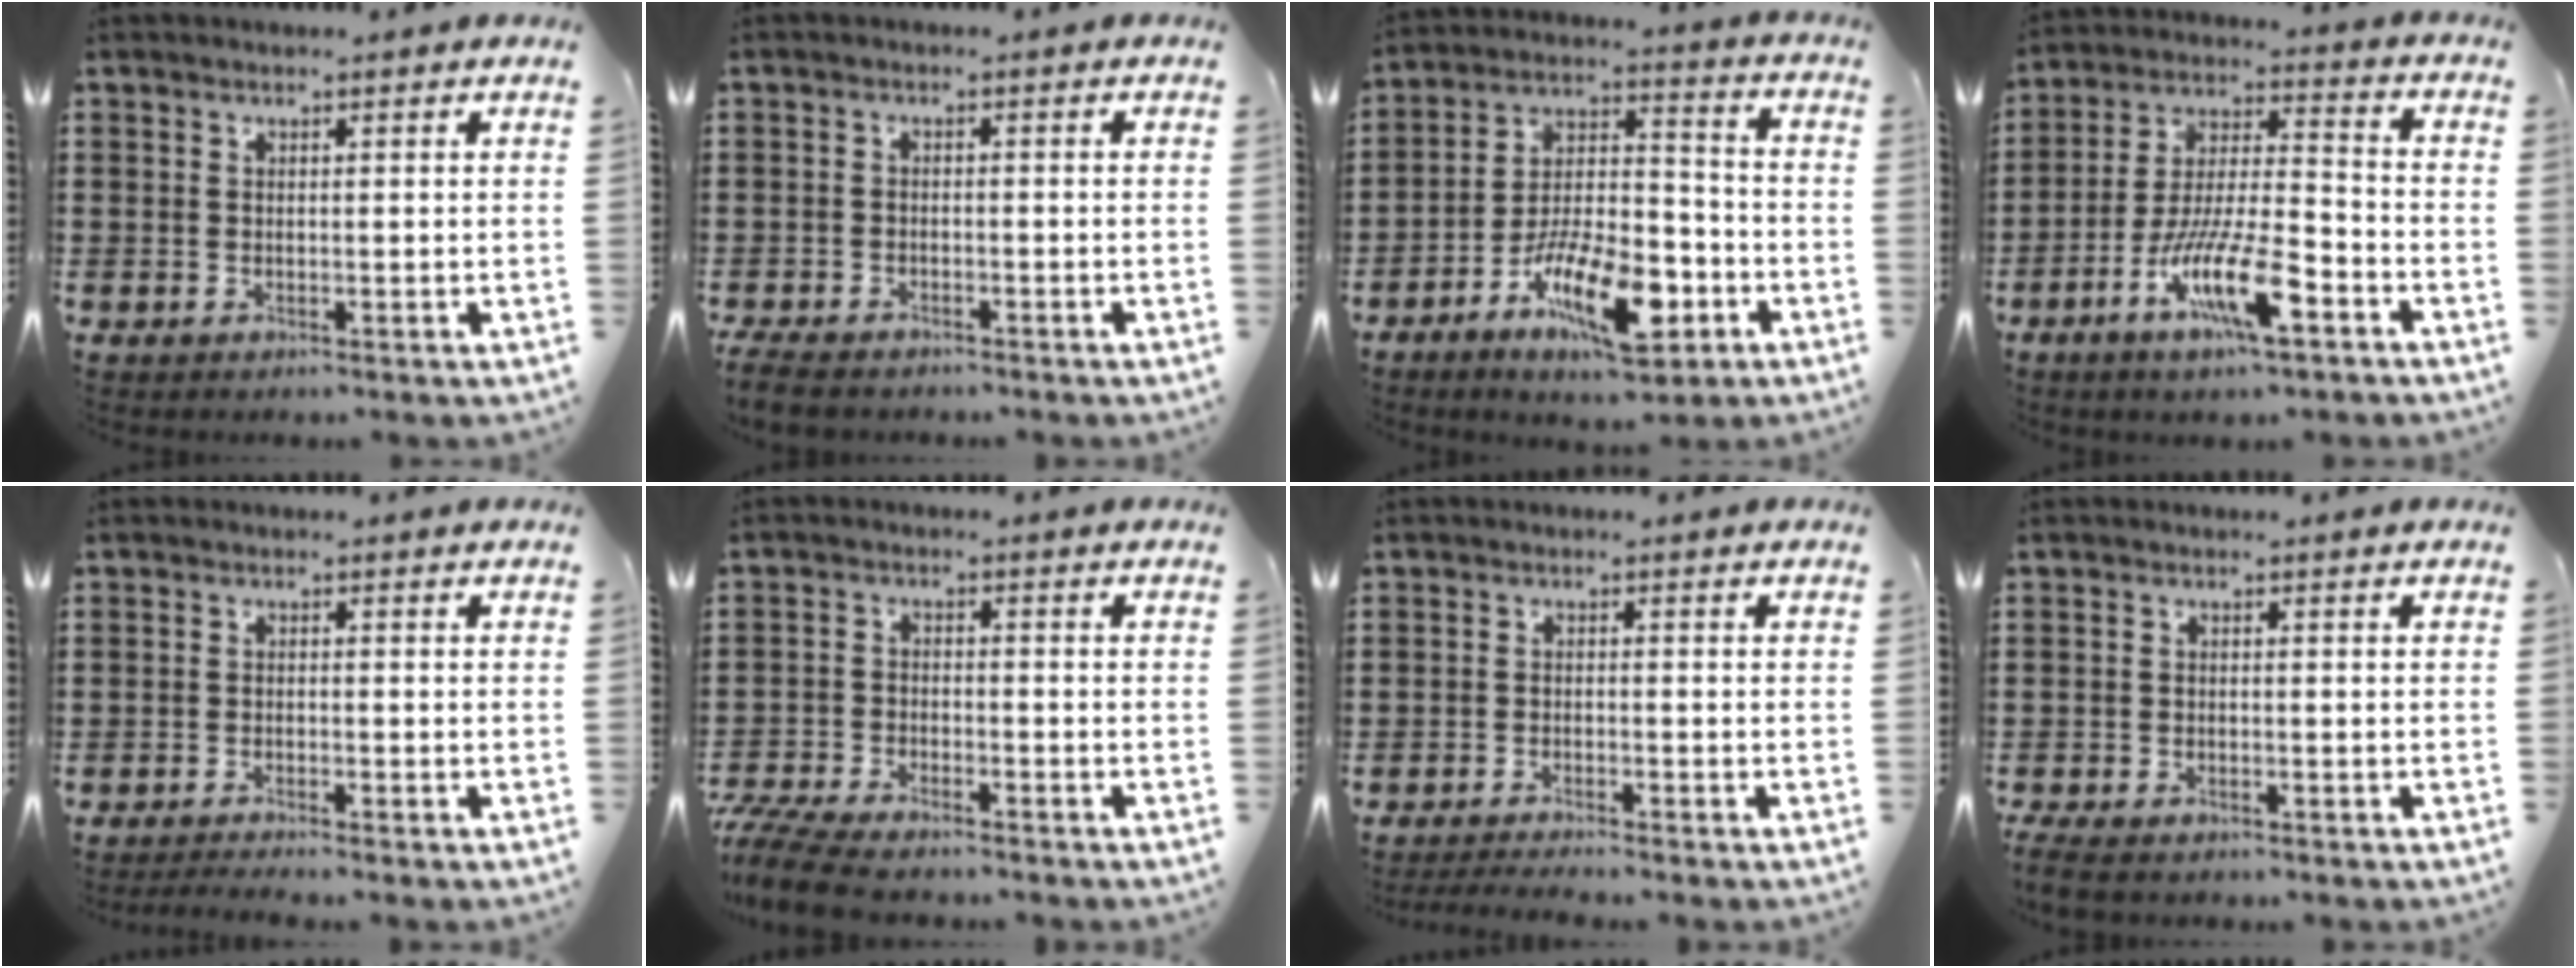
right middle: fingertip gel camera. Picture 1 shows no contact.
{"total": 2.5, "force": [-2.4, 0.4, 0.7], "torque": [-0.029, -0.002, -0.053]}
{"total": 12.6, "force": [-6.5, 4.7, 9.7], "torque": [-0.187, 0.011, -0.119]}
{"total": 12.0, "force": [-6.4, 3.0, 9.7], "torque": [-0.197, -0.001, -0.121]}
{"total": 1.5, "force": [-1.4, -0.1, 0.6], "torque": [-0.008, -0.001, -0.025]}
{"total": 5.6, "force": [-5.3, 0.8, 1.6], "torque": [-0.050, -0.002, -0.110]}
{"total": 2.0, "force": [-1.9, -0.1, 0.7], "torque": [-0.010, 0.000, -0.036]}
{"total": 2.0, "force": [-1.8, 0.3, 0.7], "torque": [-0.020, 0.001, -0.039]}